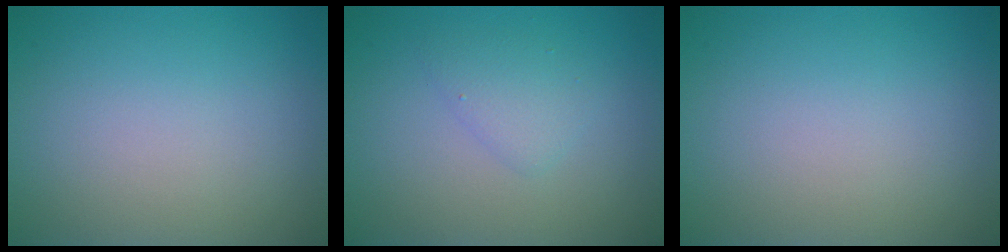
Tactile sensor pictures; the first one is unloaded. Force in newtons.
{"total": 1.7, "press": 1.7, "slide": 0.1}
{"total": 0.0}